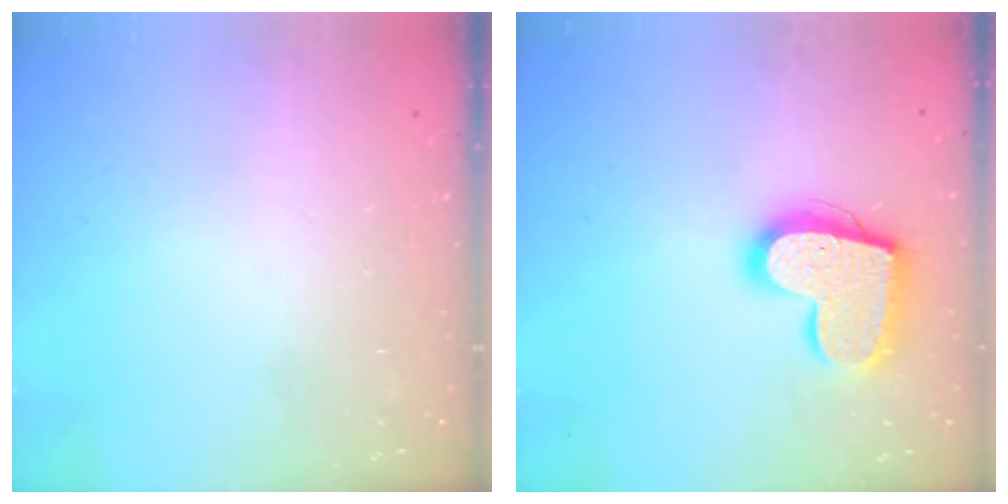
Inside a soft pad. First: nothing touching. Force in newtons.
{"total": 16.9, "press": 16.8, "slide": 1.2}